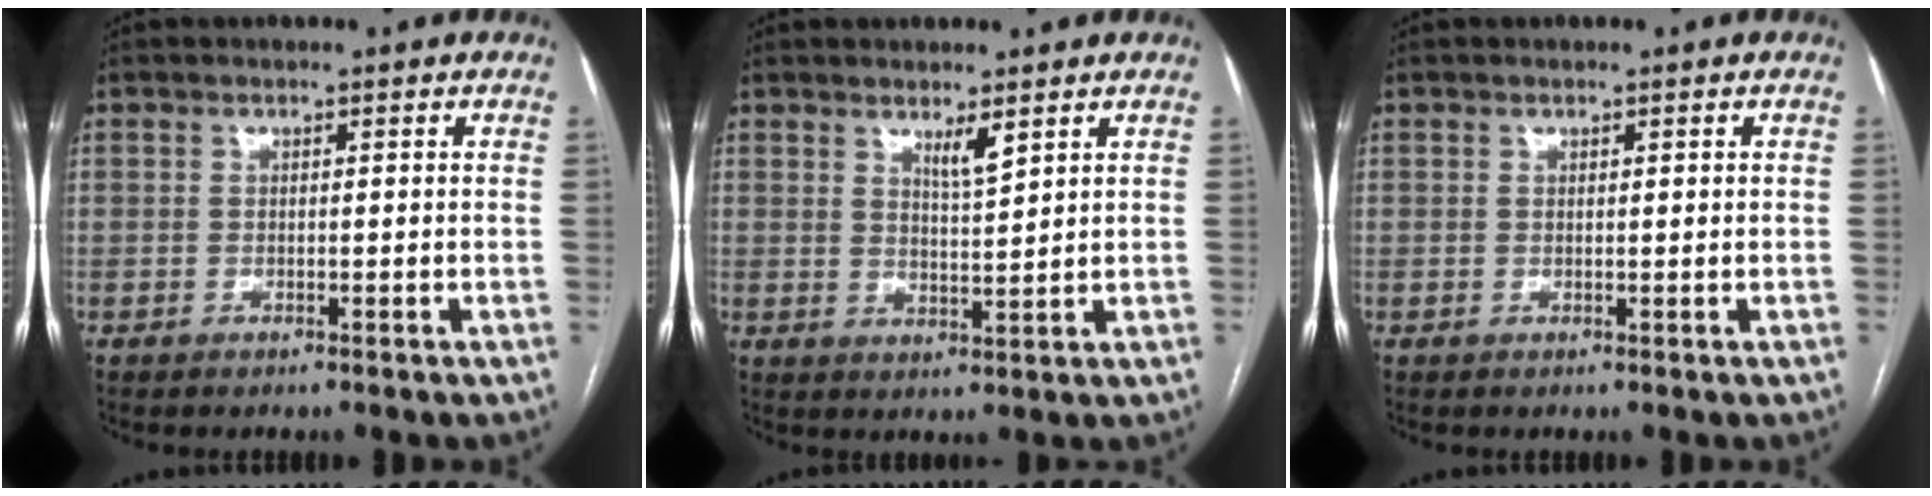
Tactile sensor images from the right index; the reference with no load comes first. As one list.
[{"total": 3.1, "force": [2.2, 0.3, 2.2], "torque": [-0.043, -0.010, 0.042]}, {"total": 0.0}]